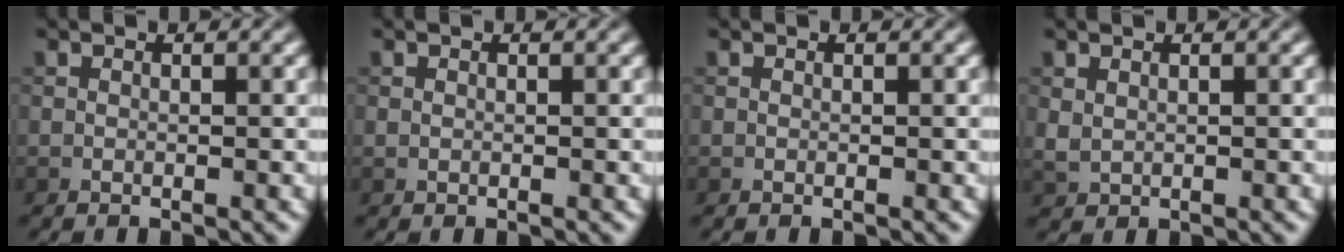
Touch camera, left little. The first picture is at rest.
{"total": 0.0}
{"total": 0.0}
{"total": 1.0, "force": [0.5, 0.7, 0.5], "torque": [-0.017, -0.004, 0.017]}